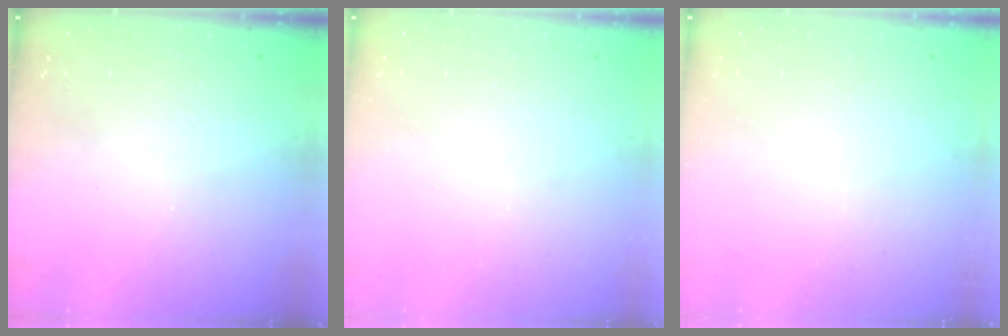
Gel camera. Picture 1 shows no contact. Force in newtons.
{"total": 0.0}
{"total": 0.0}